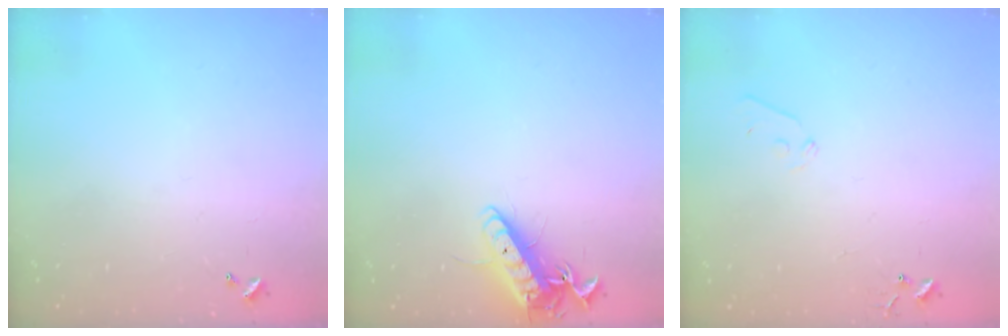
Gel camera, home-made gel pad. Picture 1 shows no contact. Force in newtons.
{"total": 13.9, "press": 13.9, "slide": 1.3}
{"total": 5.2, "press": 5.2, "slide": 0.5}